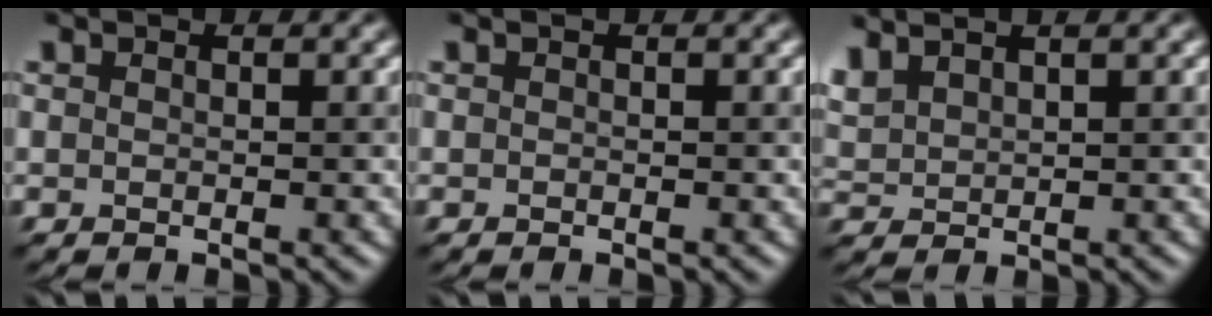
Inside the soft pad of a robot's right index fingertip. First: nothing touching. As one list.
[{"total": 0.0}, {"total": 2.6, "force": [2.1, 0.9, 1.3], "torque": [-0.044, 0.014, 0.051]}]